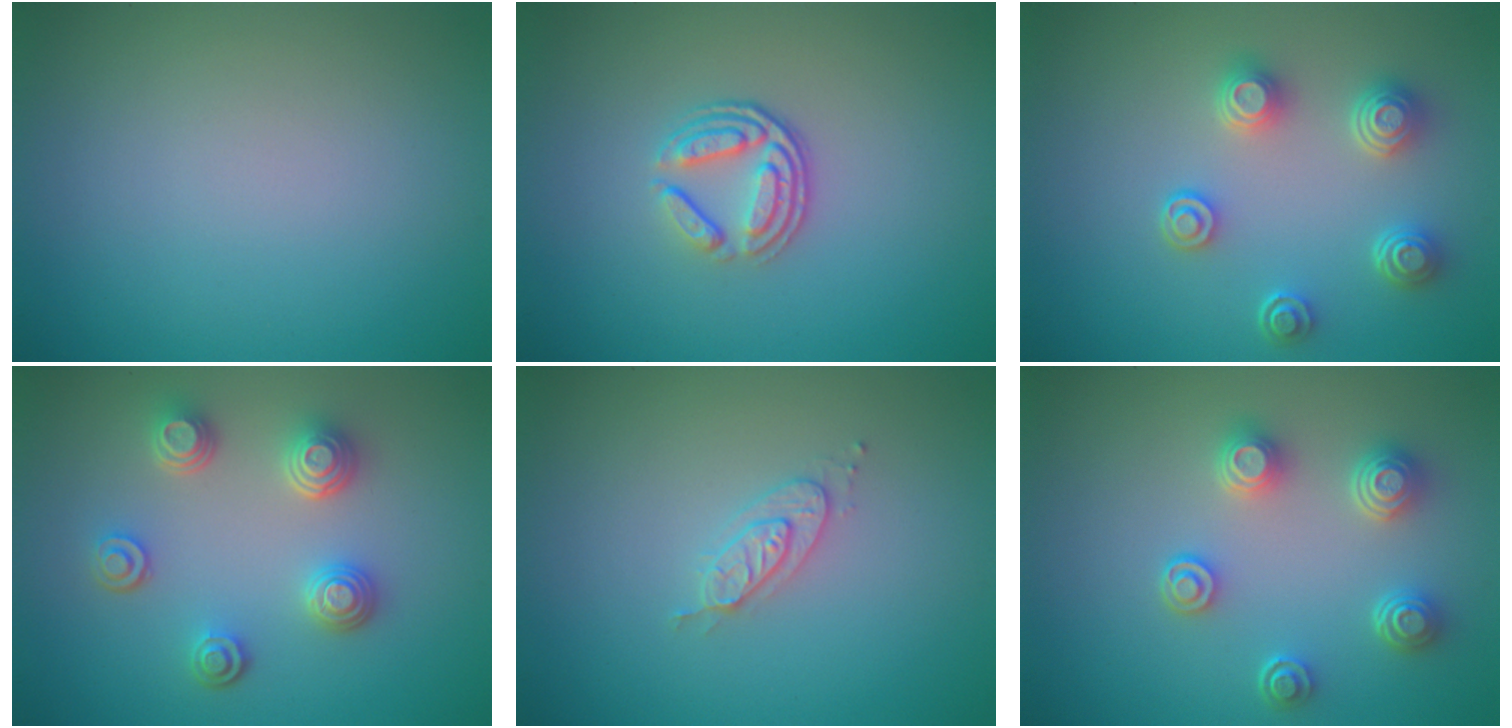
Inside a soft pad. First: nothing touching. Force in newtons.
{"total": 3.6, "press": 2.6, "slide": 2.6}
{"total": 3.8, "press": 3.3, "slide": 2.0}
{"total": 4.0, "press": 3.3, "slide": 2.1}
{"total": 2.0, "press": 2.0, "slide": 0.4}
{"total": 3.8, "press": 3.3, "slide": 2.0}